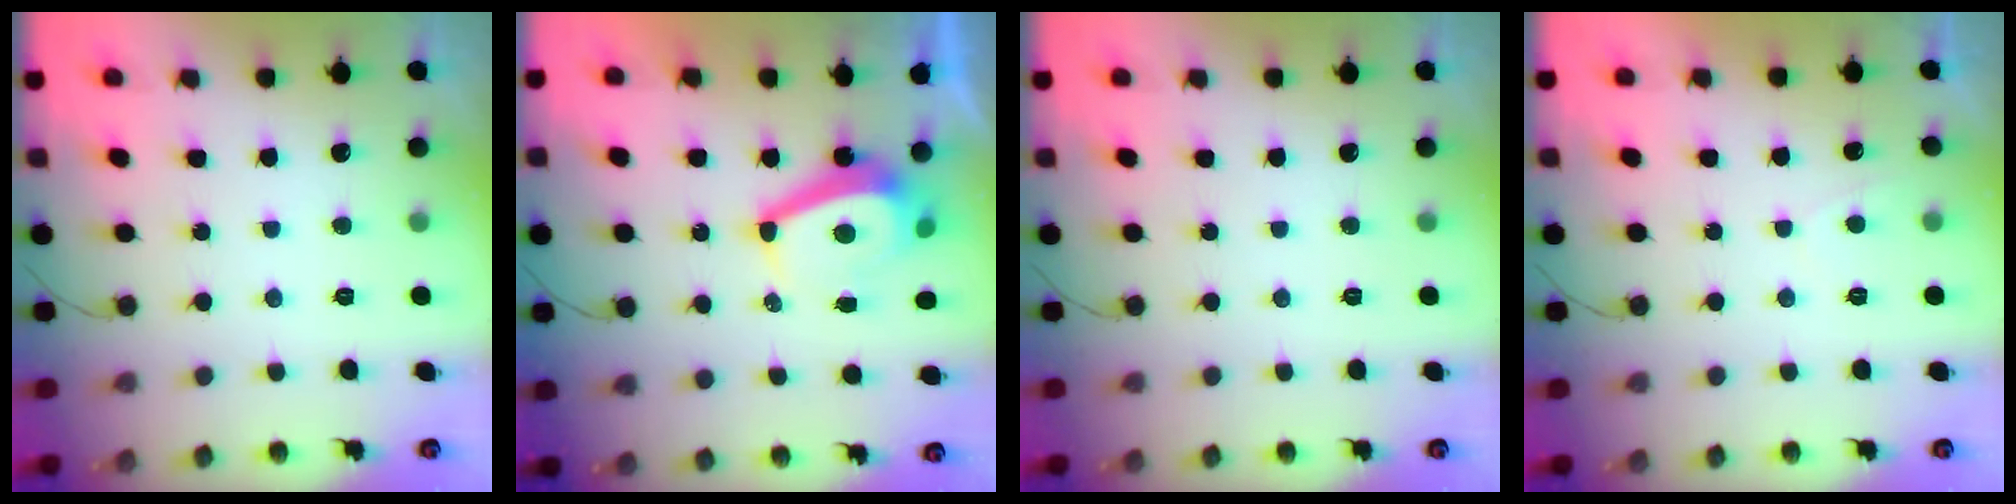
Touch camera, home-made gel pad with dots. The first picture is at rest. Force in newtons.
{"total": 8.3, "press": 8.3, "slide": 0.5}
{"total": 0.0}
{"total": 1.9, "press": 1.8, "slide": 0.6}